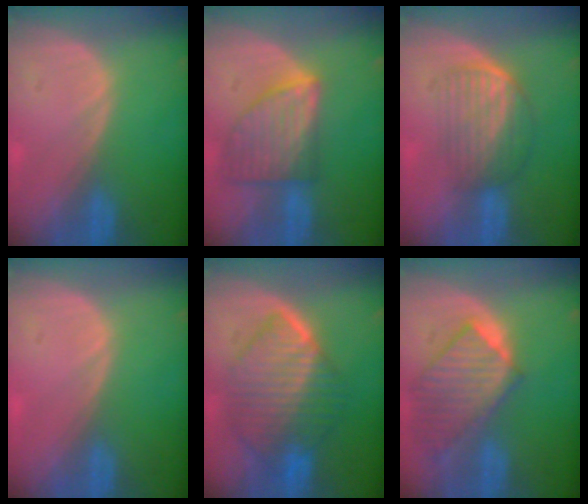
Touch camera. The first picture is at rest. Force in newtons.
{"total": 8.1, "press": 7.3, "slide": 3.4}
{"total": 7.0, "press": 5.9, "slide": 3.8}
{"total": 0.6, "press": 0.1, "slide": 0.6}
{"total": 10.3, "press": 10.2, "slide": 0.9}
{"total": 9.6, "press": 8.4, "slide": 4.6}